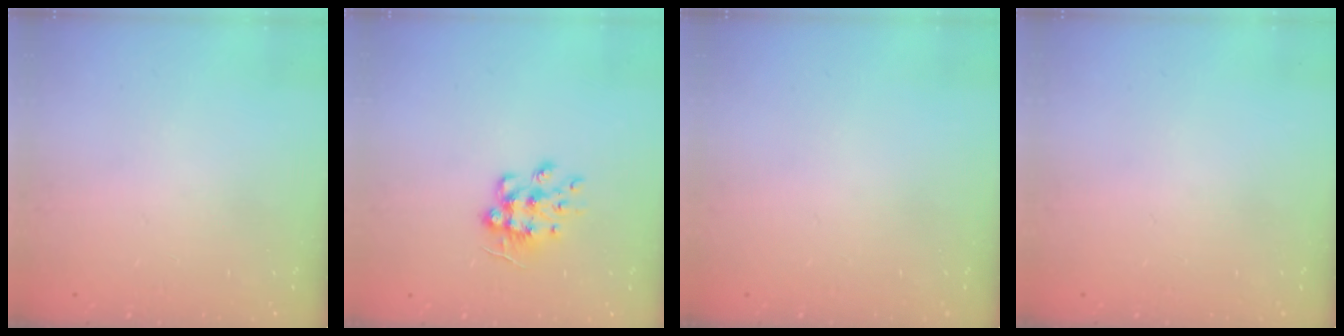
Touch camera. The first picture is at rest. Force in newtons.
{"total": 9.4, "press": 9.4, "slide": 0.6}
{"total": 0.0}
{"total": 0.0}